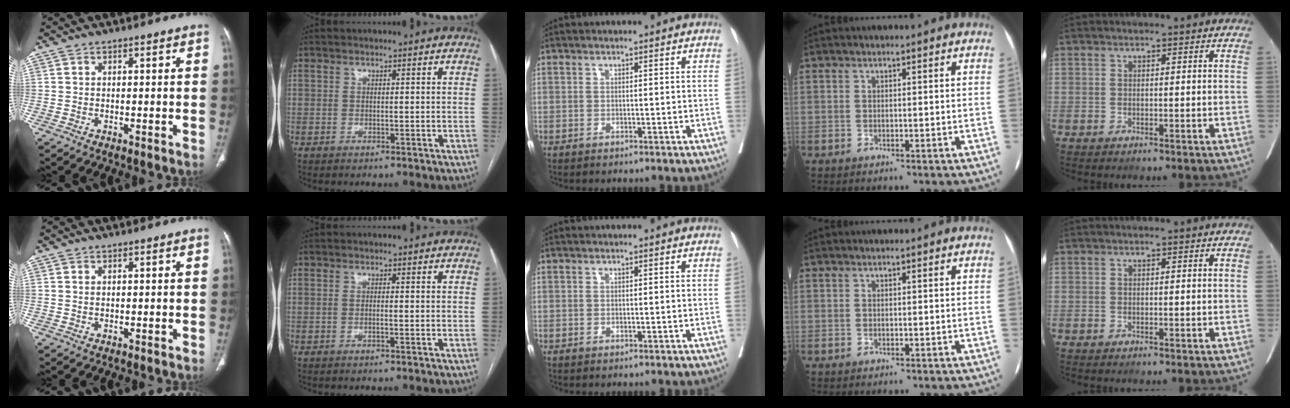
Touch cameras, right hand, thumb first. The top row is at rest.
{"thumb": {"total": 0.7, "force": [0.3, 0.4, 0.4], "torque": [-0.009, -0.001, 0.009]}, "index": {"total": 0.7, "force": [-0.2, 0.0, 0.6], "torque": [-0.013, 0.001, -0.003]}}